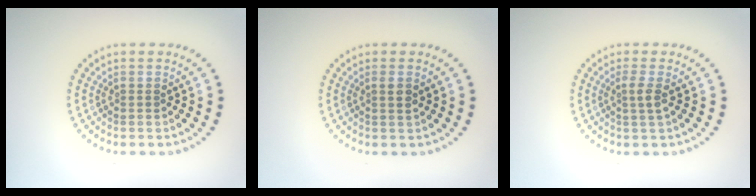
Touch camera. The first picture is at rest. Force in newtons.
{"total": 1.0, "press": 0.8, "slide": 0.5}
{"total": 1.4, "press": 1.1, "slide": 0.9}